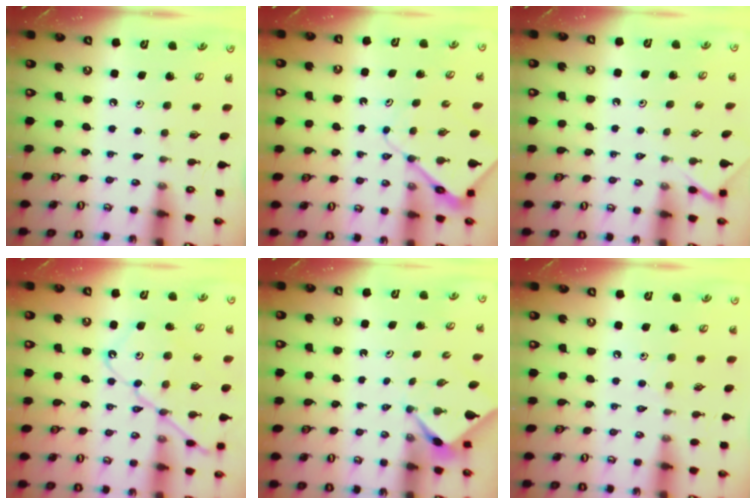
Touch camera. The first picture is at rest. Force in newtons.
{"total": 7.7, "press": 7.7, "slide": 0.8}
{"total": 2.5, "press": 2.5, "slide": 0.4}
{"total": 14.1, "press": 14.0, "slide": 1.4}
{"total": 2.3, "press": 2.3, "slide": 0.2}
{"total": 5.3, "press": 5.2, "slide": 0.7}